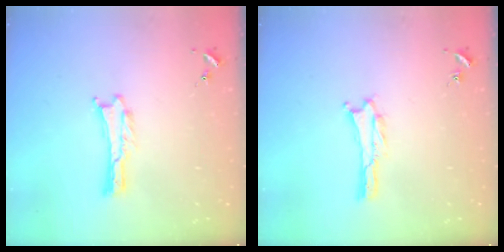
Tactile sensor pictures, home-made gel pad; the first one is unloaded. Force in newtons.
{"total": 0.0}